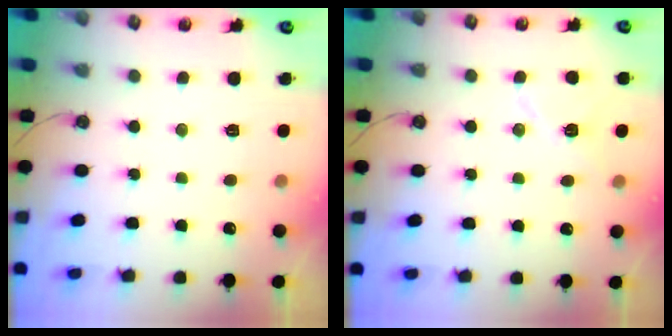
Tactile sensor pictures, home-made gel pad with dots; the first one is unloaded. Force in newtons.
{"total": 7.9, "press": 7.9, "slide": 1.0}